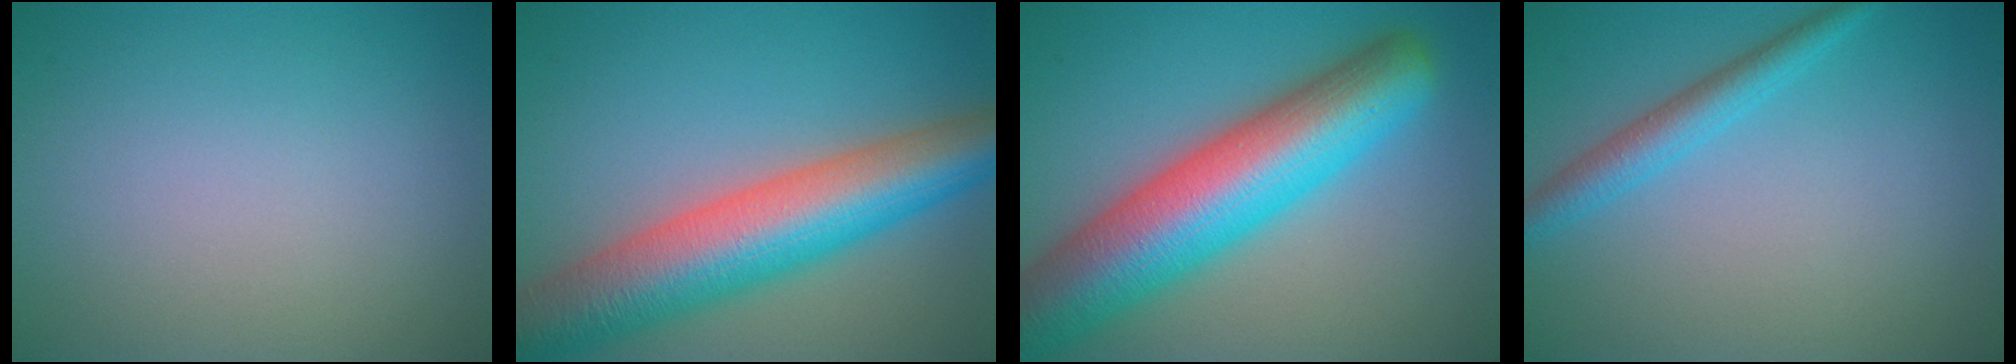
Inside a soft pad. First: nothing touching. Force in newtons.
{"total": 11.2, "press": 11.2, "slide": 0.5}
{"total": 12.7, "press": 12.7, "slide": 0.4}
{"total": 2.7, "press": 2.7, "slide": 0.3}